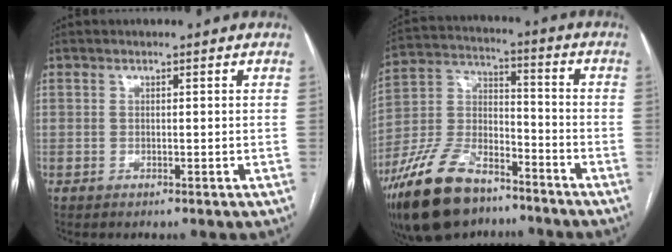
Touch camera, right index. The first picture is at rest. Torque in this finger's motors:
{"motor_torque": [-0.04, -0.29, -0.03, -0.21]}